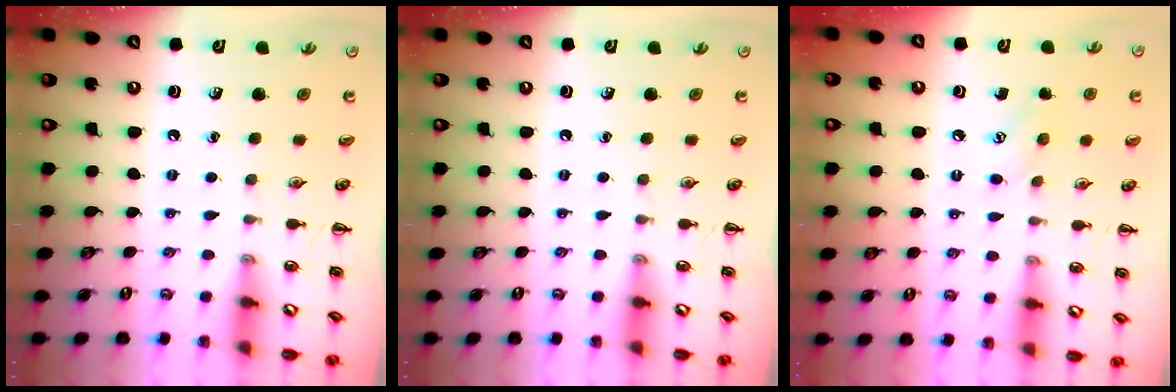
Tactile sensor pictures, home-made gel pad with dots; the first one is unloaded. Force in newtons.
{"total": 0.0}
{"total": 6.8, "press": 6.5, "slide": 1.7}